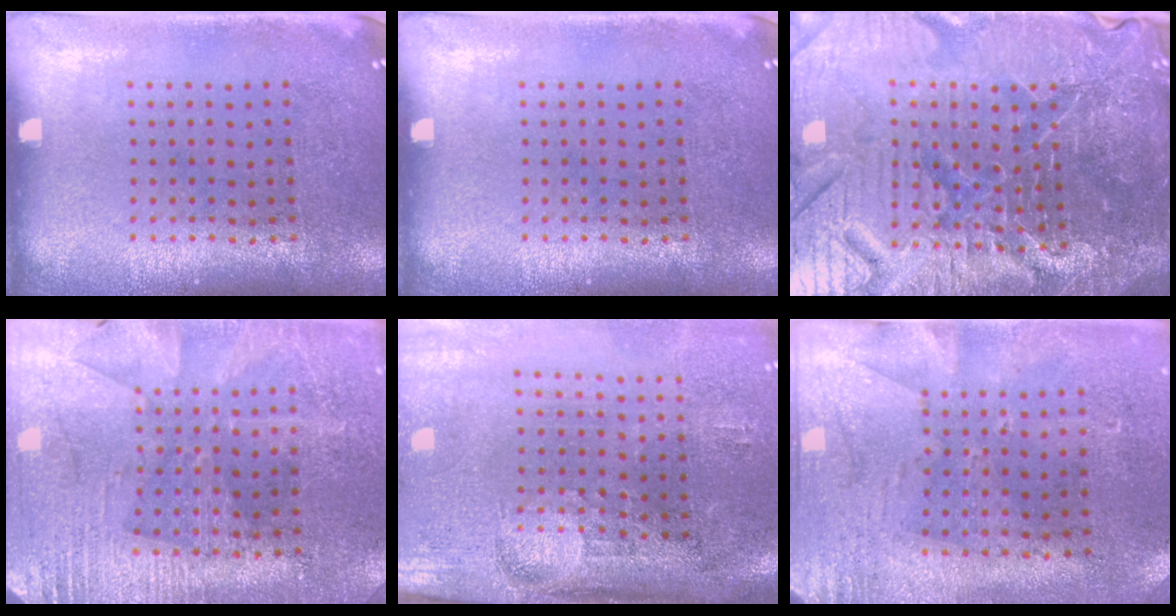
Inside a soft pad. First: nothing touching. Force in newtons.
{"total": 0.0}
{"total": 6.8, "press": 6.1, "slide": 3.0}
{"total": 2.9, "press": 2.8, "slide": 0.5}
{"total": 4.6, "press": 3.8, "slide": 2.6}
{"total": 2.8, "press": 2.3, "slide": 1.6}